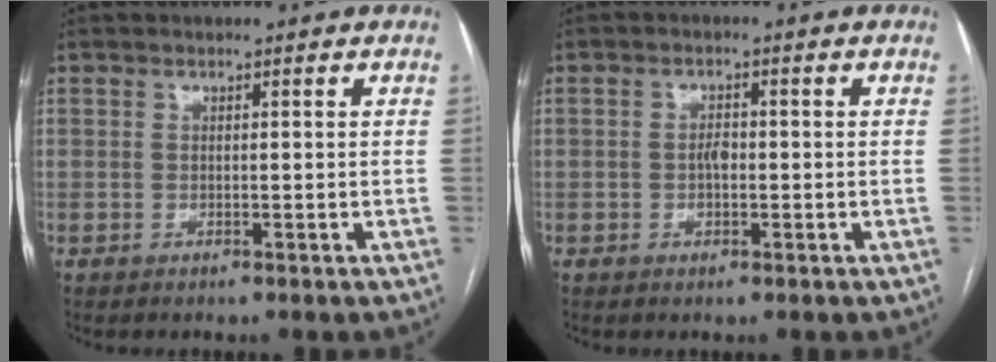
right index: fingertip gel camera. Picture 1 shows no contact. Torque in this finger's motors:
{"motor_torque": [0.26, -0.03, 0.05, 0.04]}